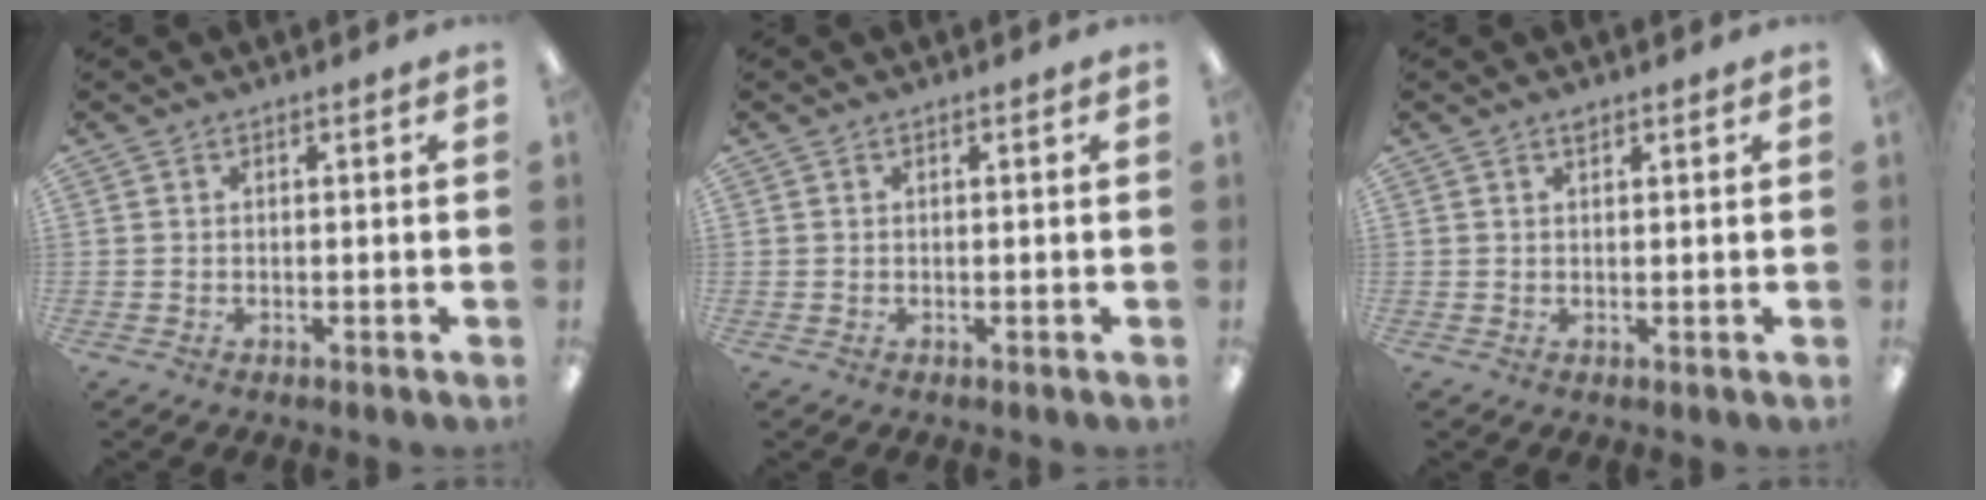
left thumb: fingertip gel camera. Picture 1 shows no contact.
{"total": 0.0}
{"total": 1.2, "force": [1.0, 0.3, 0.5], "torque": [-0.011, 0.001, 0.019]}